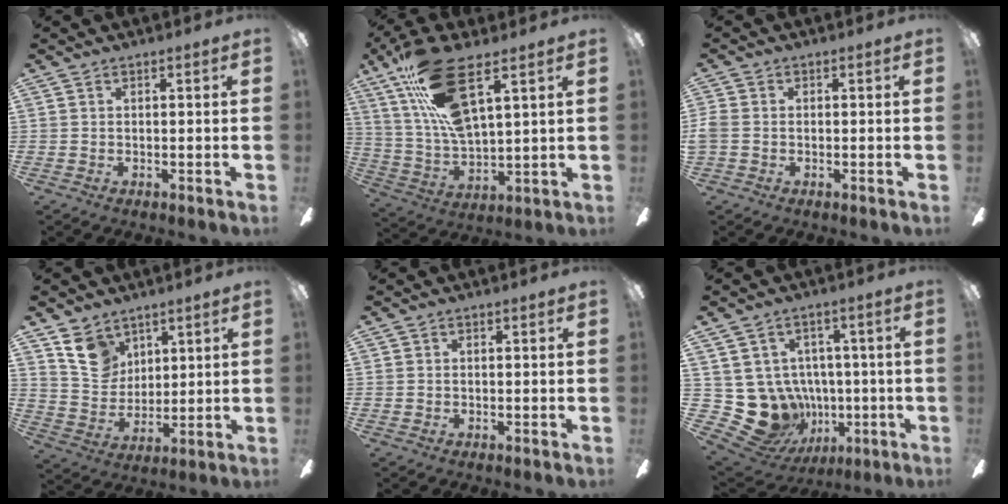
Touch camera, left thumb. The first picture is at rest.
{"total": 18.6, "force": [10.5, 6.6, 13.9], "torque": [-0.284, -0.036, 0.178]}
{"total": 2.8, "force": [-0.7, 1.8, 2.0], "torque": [-0.047, 0.003, -0.017]}
{"total": 10.1, "force": [6.4, 7.2, 3.0], "torque": [-0.060, -0.025, 0.127]}
{"total": 0.0}
{"total": 13.5, "force": [-3.0, 12.2, 5.0], "torque": [-0.146, -0.006, -0.029]}